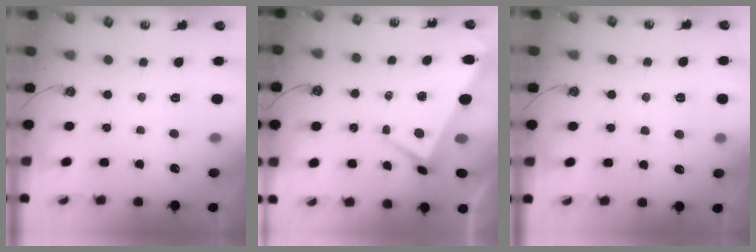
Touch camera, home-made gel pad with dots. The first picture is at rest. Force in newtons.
{"total": 0.9, "press": 0.1, "slide": 0.9}
{"total": 1.8, "press": 1.7, "slide": 0.5}